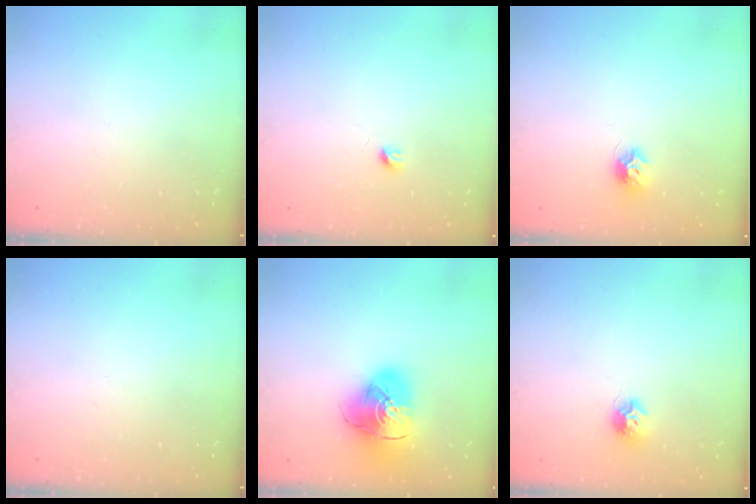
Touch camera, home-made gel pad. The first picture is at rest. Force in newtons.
{"total": 3.6, "press": 3.5, "slide": 0.6}
{"total": 7.4, "press": 7.4, "slide": 0.2}
{"total": 0.0}
{"total": 16.0, "press": 15.8, "slide": 2.1}
{"total": 7.5, "press": 7.5, "slide": 0.7}